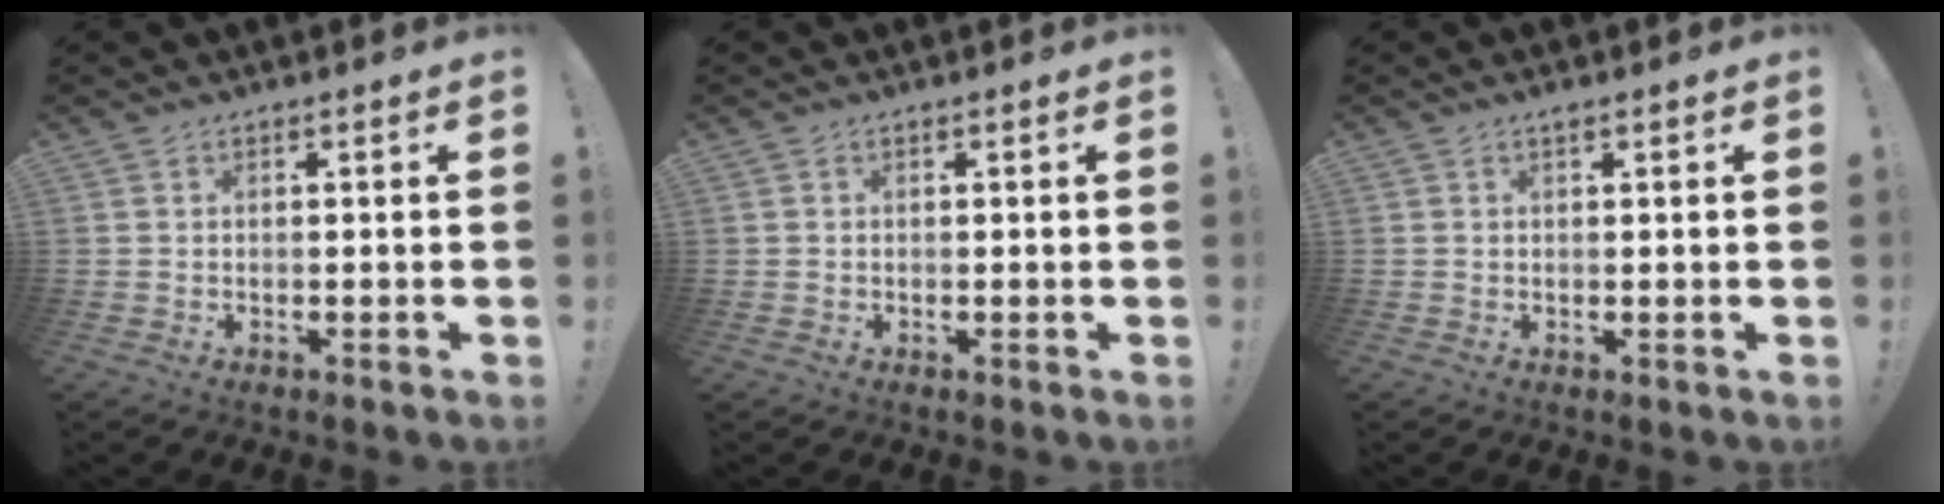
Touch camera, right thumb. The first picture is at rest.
{"total": 0.9, "force": [0.3, 0.8, -0.3], "torque": [0.013, -0.003, 0.003]}
{"total": 1.0, "force": [0.8, 0.0, 0.6], "torque": [-0.004, -0.003, 0.012]}